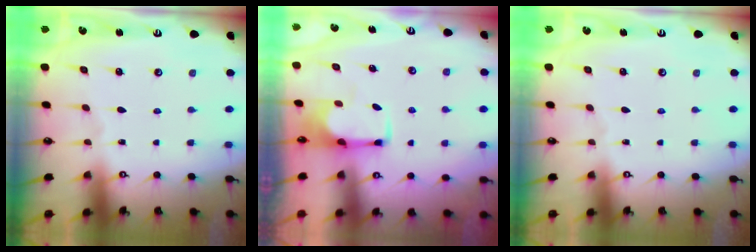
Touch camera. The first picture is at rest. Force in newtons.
{"total": 1.7, "press": 1.5, "slide": 0.8}
{"total": 0.0}